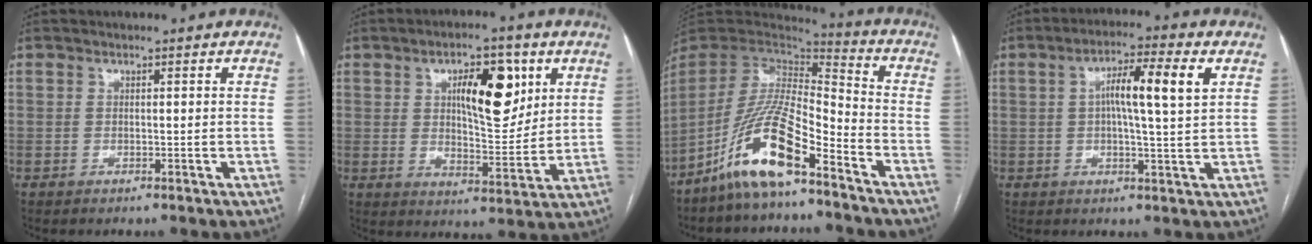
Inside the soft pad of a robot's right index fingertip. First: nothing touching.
{"total": 11.2, "force": [4.3, 4.1, 9.6], "torque": [-0.147, 0.007, 0.072]}
{"total": 14.5, "force": [-9.3, 2.5, 10.8], "torque": [-0.220, -0.001, -0.175]}
{"total": 8.9, "force": [2.4, 0.5, 8.6], "torque": [-0.147, 0.017, 0.033]}